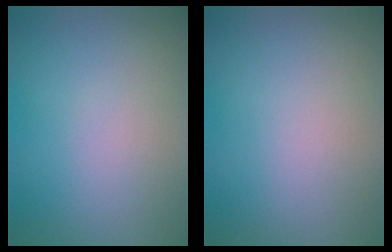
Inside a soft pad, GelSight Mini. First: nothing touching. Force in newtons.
{"total": 0.0}